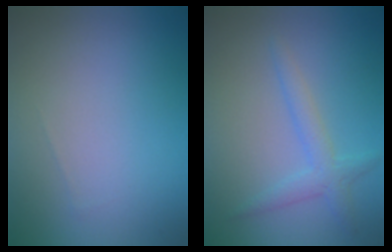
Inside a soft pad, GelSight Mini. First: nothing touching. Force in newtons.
{"total": 2.2, "press": 2.2, "slide": 0.1}